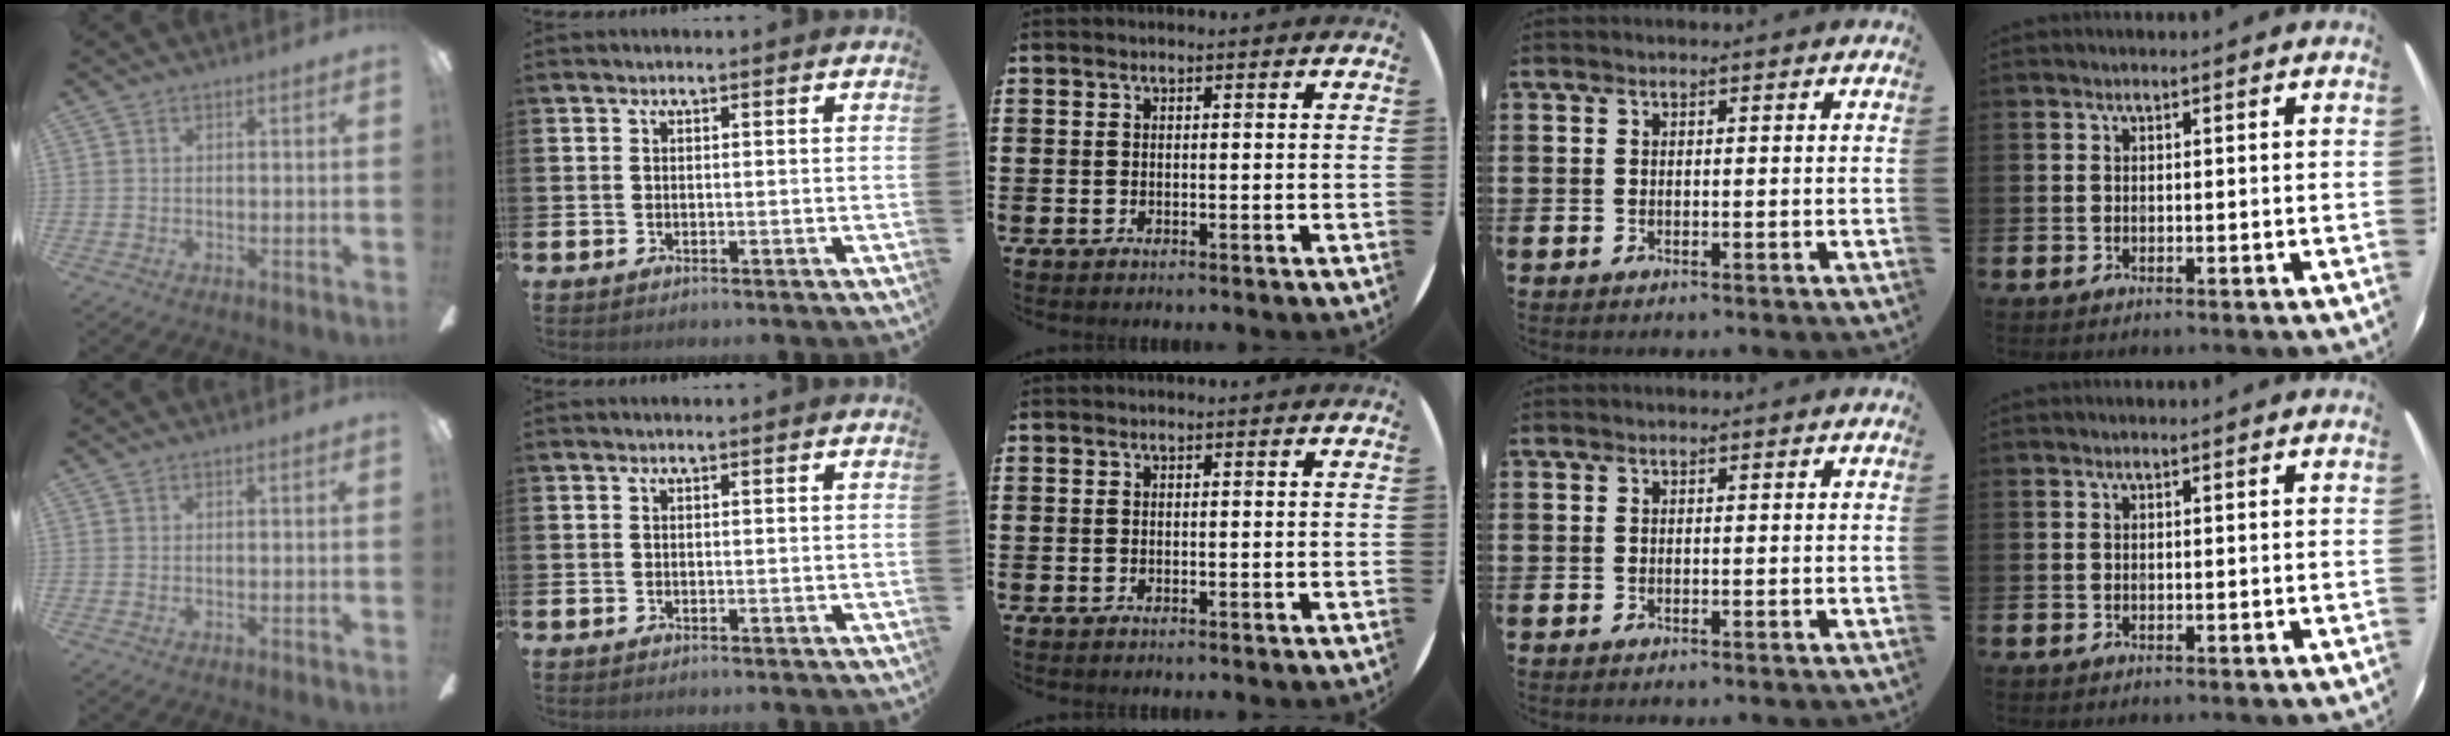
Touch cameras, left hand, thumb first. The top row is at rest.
{}